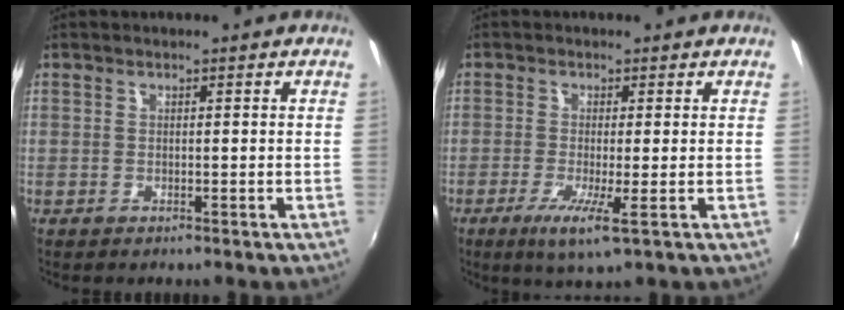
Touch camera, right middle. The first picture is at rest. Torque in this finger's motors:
{"motor_torque": [0.65, -1.49, 0.02, 0.02]}